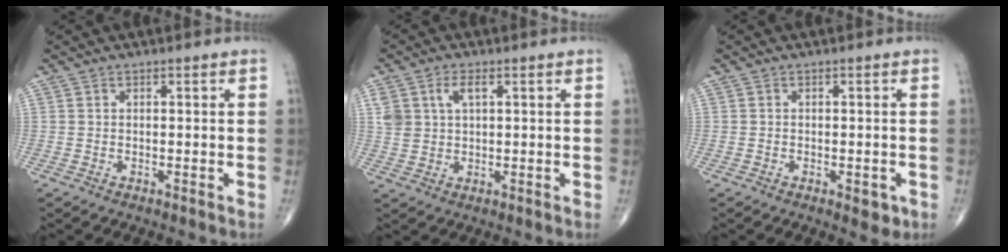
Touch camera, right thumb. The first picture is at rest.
{"total": 5.1, "force": [1.9, 2.9, 3.7], "torque": [-0.072, 0.001, 0.042]}
{"total": 2.9, "force": [-1.1, 1.4, 2.3], "torque": [-0.020, -0.001, -0.010]}